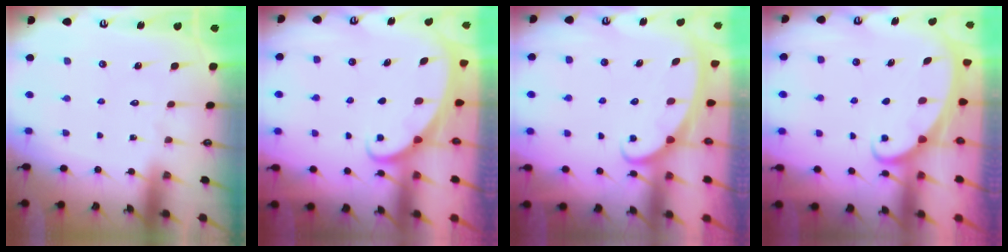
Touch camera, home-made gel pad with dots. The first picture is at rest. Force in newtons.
{"total": 1.8, "press": 1.8, "slide": 0.1}
{"total": 2.4, "press": 2.3, "slide": 0.3}
{"total": 2.0, "press": 2.0, "slide": 0.3}